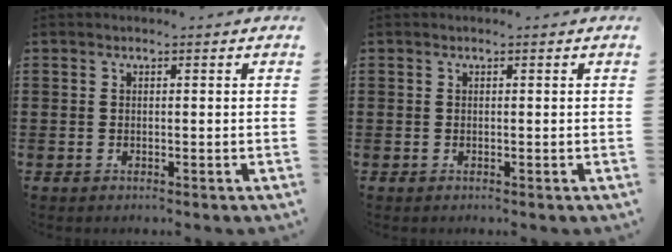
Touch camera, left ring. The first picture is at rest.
{"total": 0.0}